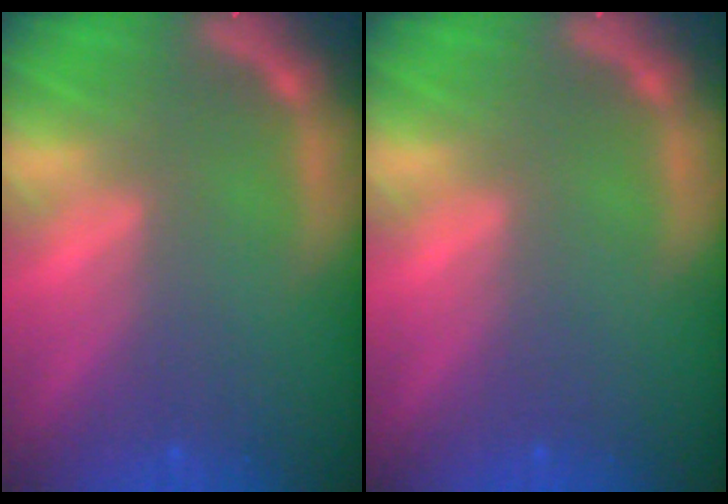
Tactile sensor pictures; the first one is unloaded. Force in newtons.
{"total": 0.0}